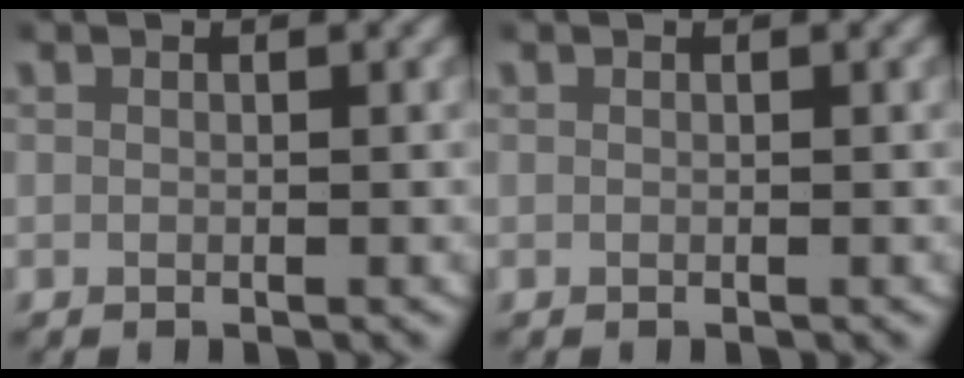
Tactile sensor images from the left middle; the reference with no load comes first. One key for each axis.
{"total": 0.0}